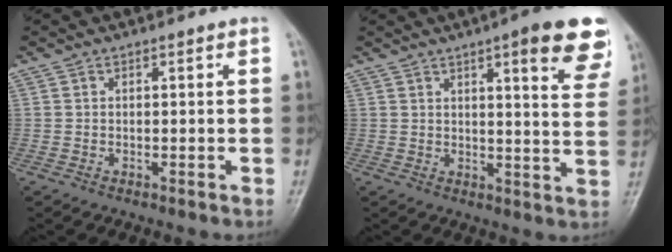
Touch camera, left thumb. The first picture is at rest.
{"total": 13.5, "force": [7.7, 2.8, 10.8], "torque": [-0.110, -0.033, 0.088]}